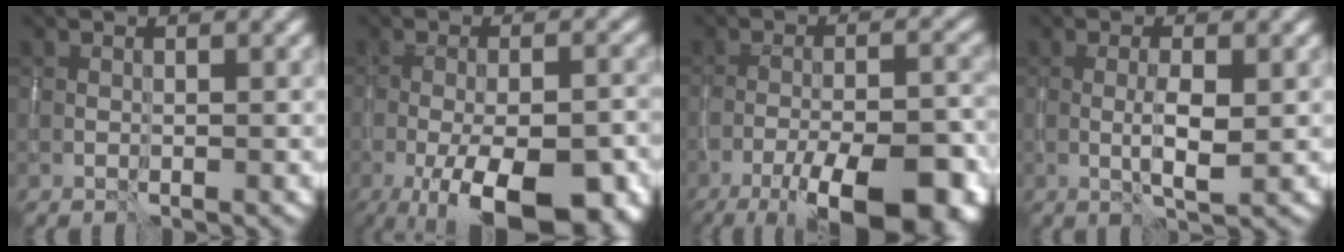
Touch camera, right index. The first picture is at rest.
{"total": 12.2, "force": [-5.7, 4.3, 9.8], "torque": [-0.138, -0.007, -0.091]}
{"total": 12.6, "force": [-7.4, 3.7, 9.4], "torque": [-0.153, -0.006, -0.111]}
{"total": 2.5, "force": [-0.4, 0.4, 2.4], "torque": [-0.044, -0.002, -0.004]}